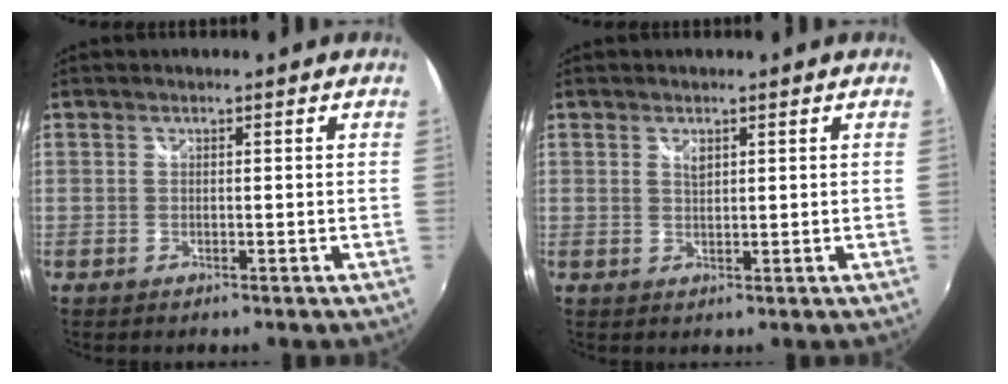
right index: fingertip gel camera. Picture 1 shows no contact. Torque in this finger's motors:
{"motor_torque": [0.27, 0.13, 0.12, 0.03]}